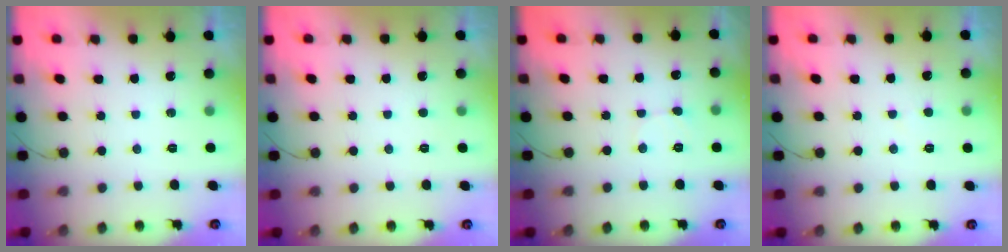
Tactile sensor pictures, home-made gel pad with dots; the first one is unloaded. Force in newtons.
{"total": 1.6, "press": 1.6, "slide": 0.1}
{"total": 1.9, "press": 1.9, "slide": 0.2}
{"total": 1.7, "press": 1.7, "slide": 0.2}